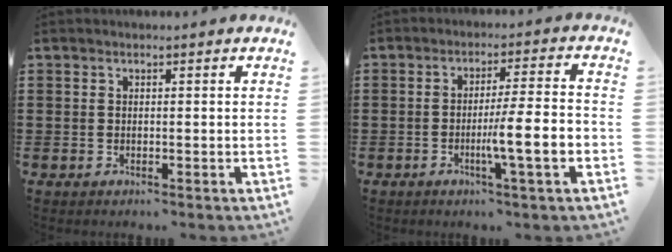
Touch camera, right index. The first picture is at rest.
{"total": 7.9, "force": [-2.3, 0.2, 7.6], "torque": [-0.124, -0.006, -0.040]}